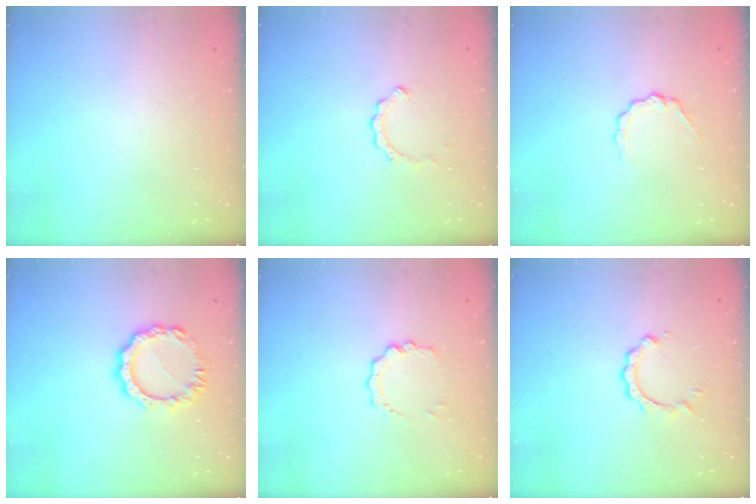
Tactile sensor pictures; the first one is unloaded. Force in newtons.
{"total": 2.4, "press": 2.4, "slide": 0.2}
{"total": 4.3, "press": 4.3, "slide": 0.4}
{"total": 9.4, "press": 9.4, "slide": 0.8}
{"total": 4.0, "press": 3.9, "slide": 0.4}
{"total": 3.7, "press": 3.6, "slide": 0.4}